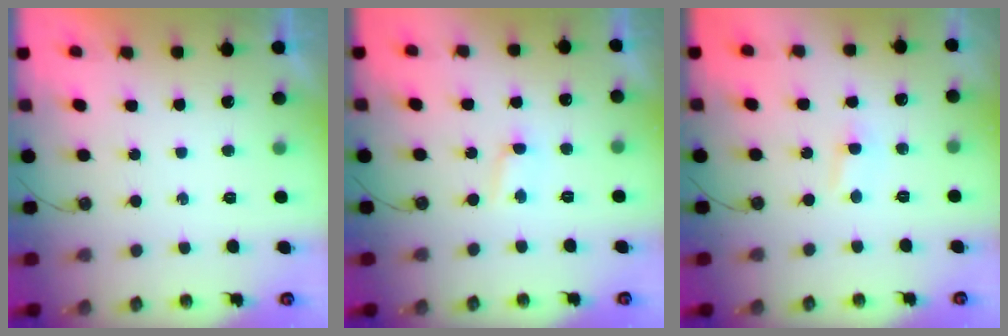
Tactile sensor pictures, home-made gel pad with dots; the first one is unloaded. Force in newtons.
{"total": 1.6, "press": 1.5, "slide": 0.2}
{"total": 6.8, "press": 1.7, "slide": 6.6}